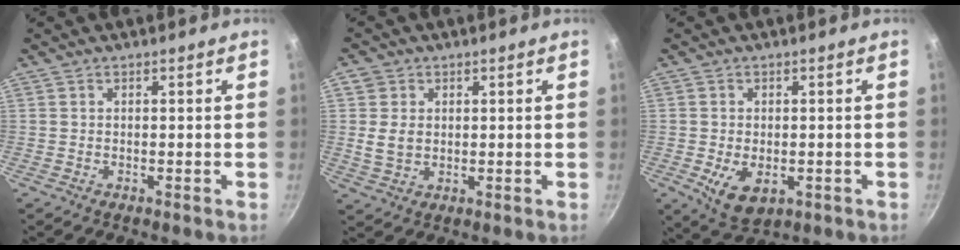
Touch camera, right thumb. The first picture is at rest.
{"total": 5.1, "force": [0.7, 4.2, 2.8], "torque": [-0.038, -0.005, 0.013]}
{"total": 7.1, "force": [-1.6, 4.6, 5.1], "torque": [-0.079, -0.012, -0.015]}